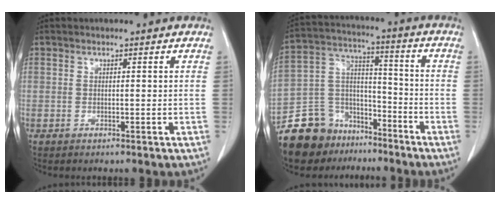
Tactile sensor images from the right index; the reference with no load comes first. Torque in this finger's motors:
{"motor_torque": [-0.07, -0.31, -0.52, -0.21]}